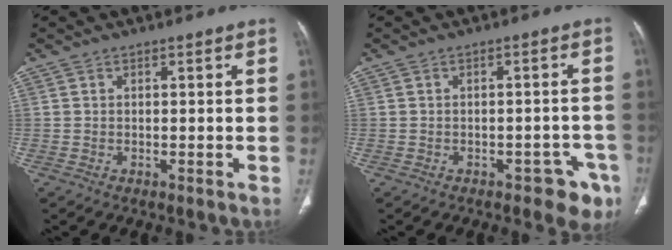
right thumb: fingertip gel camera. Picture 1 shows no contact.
{"total": 6.0, "force": [-3.6, 3.2, 3.7], "torque": [-0.020, 0.021, -0.043]}